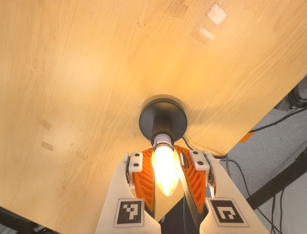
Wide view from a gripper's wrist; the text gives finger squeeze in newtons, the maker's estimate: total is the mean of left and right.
{"total": 25.7, "left": 24.0, "right": 27.4}